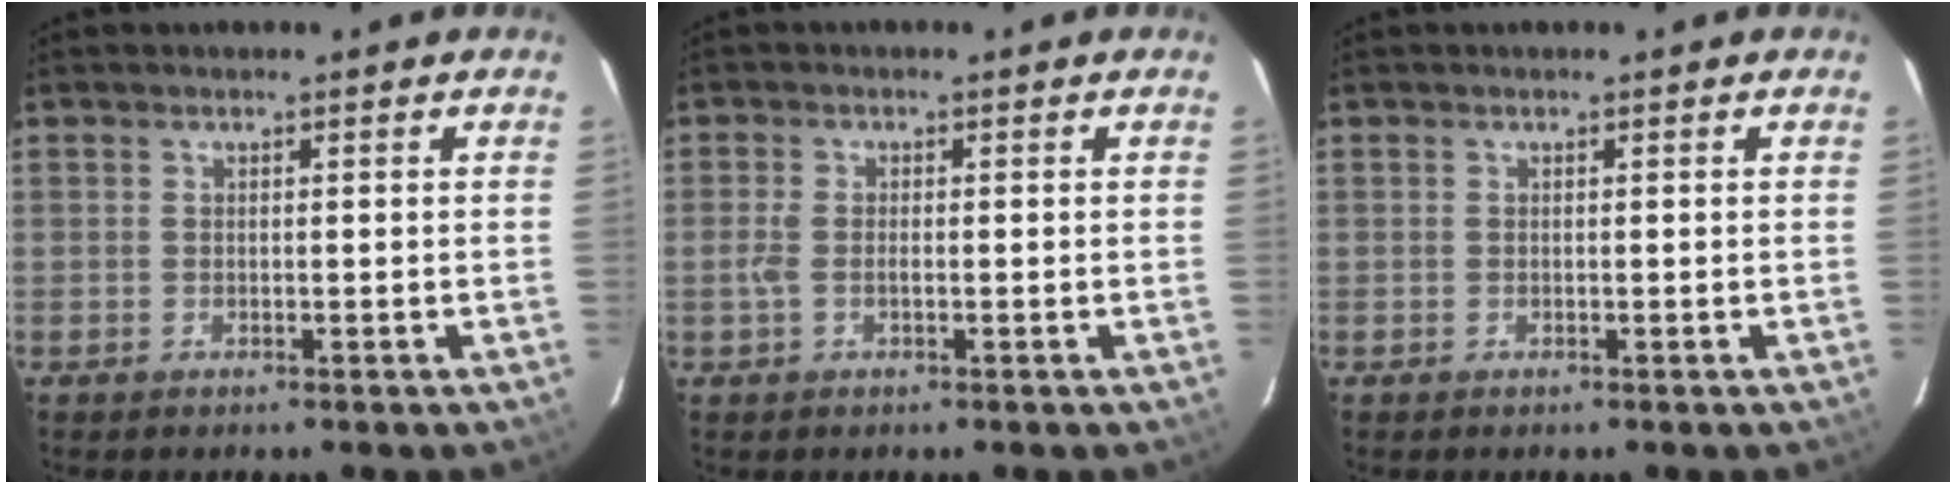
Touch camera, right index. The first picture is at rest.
{"total": 2.6, "force": [-0.5, 1.2, 2.3], "torque": [-0.052, 0.000, -0.012]}
{"total": 0.0}